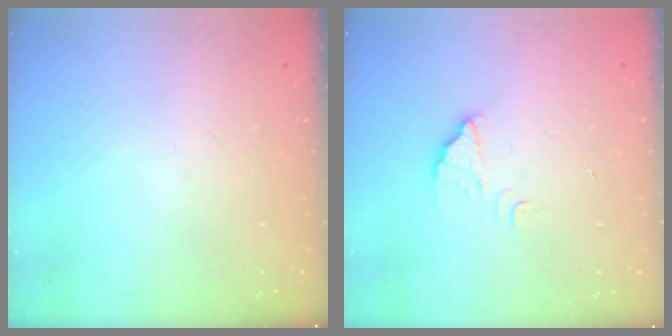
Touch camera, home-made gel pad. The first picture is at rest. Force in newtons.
{"total": 2.9, "press": 2.9, "slide": 0.2}